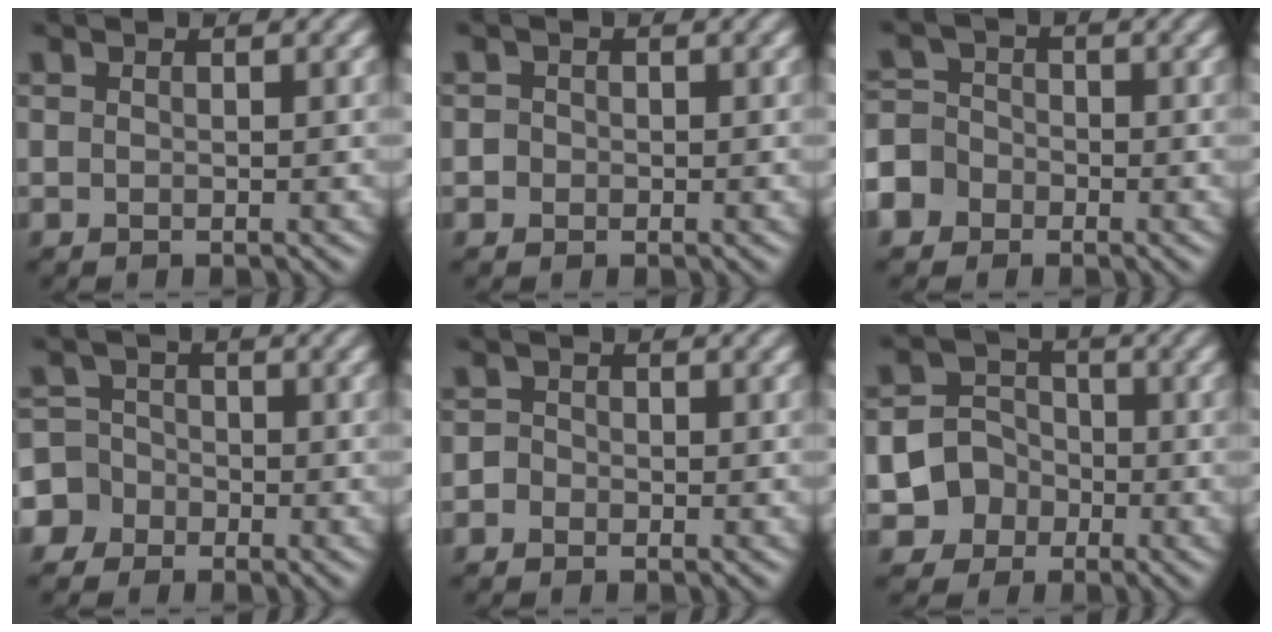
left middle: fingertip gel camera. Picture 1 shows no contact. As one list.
[{"total": 1.3, "force": [-0.1, 1.2, 0.3], "torque": [0.010, 0.004, -0.008]}, {"total": 6.3, "force": [-3.4, 5.2, 1.2], "torque": [-0.022, 0.002, -0.086]}, {"total": 6.4, "force": [-3.2, 5.5, 0.9], "torque": [-0.010, 0.006, -0.087]}, {"total": 1.6, "force": [-0.7, 1.5, 0.2], "torque": [0.012, 0.010, -0.028]}, {"total": 5.7, "force": [-2.2, 5.2, 1.0], "torque": [-0.002, 0.002, -0.065]}]